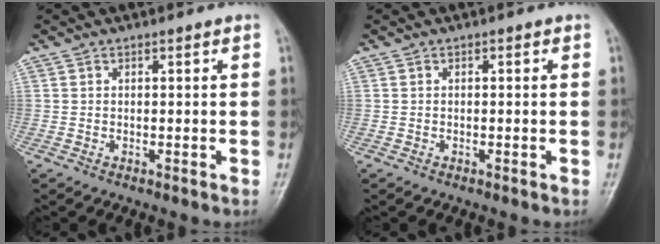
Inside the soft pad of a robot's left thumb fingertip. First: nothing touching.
{"total": 0.0}